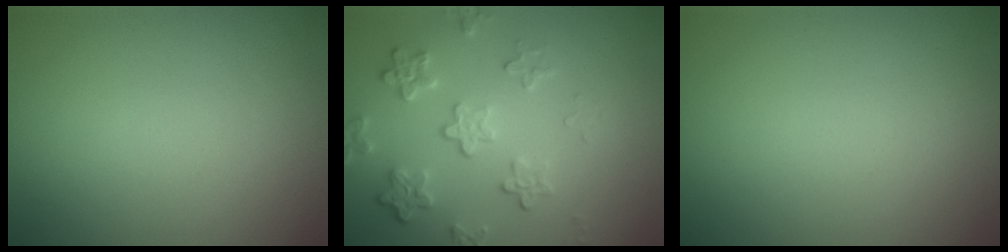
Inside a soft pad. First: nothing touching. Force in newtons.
{"total": 4.4, "press": 3.2, "slide": 3.0}
{"total": 0.0}